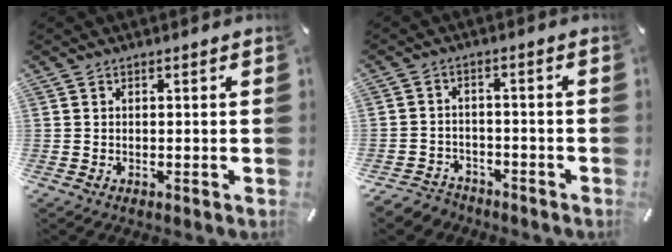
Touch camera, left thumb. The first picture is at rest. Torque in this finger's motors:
{"motor_torque": [-0.03, 0.03, 0.17, 0.16, 0.00]}